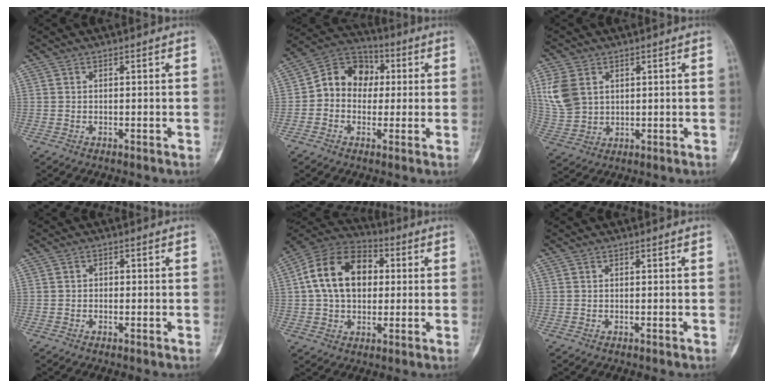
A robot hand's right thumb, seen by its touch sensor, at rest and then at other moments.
{"total": 10.7, "force": [0.7, 8.9, 5.9], "torque": [-0.061, 0.028, -0.005]}
{"total": 8.6, "force": [2.8, 6.3, 5.2], "torque": [-0.103, -0.005, 0.068]}
{"total": 0.9, "force": [-0.2, 0.9, 0.3], "torque": [0.004, 0.004, -0.006]}
{"total": 16.7, "force": [2.7, 11.4, 11.9], "torque": [-0.186, 0.021, 0.038]}
{"total": 0.0}